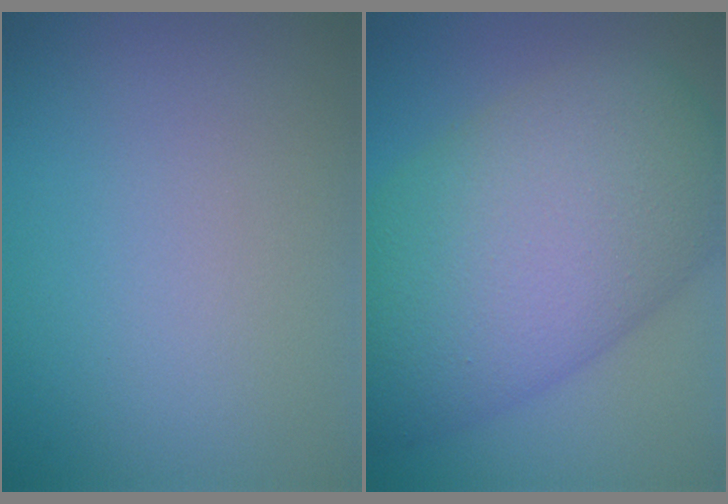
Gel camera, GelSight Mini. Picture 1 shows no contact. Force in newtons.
{"total": 13.1, "press": 13.1, "slide": 0.4}